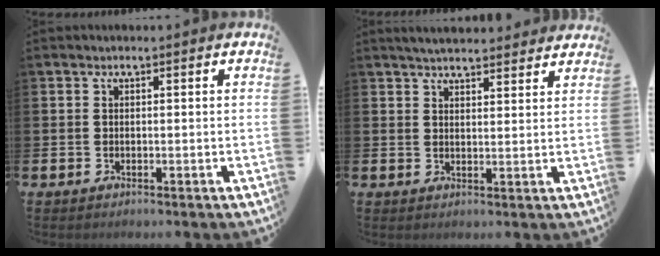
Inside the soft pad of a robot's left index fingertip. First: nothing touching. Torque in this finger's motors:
{"motor_torque": [0.86, -1.28, 0.13, 0.02]}